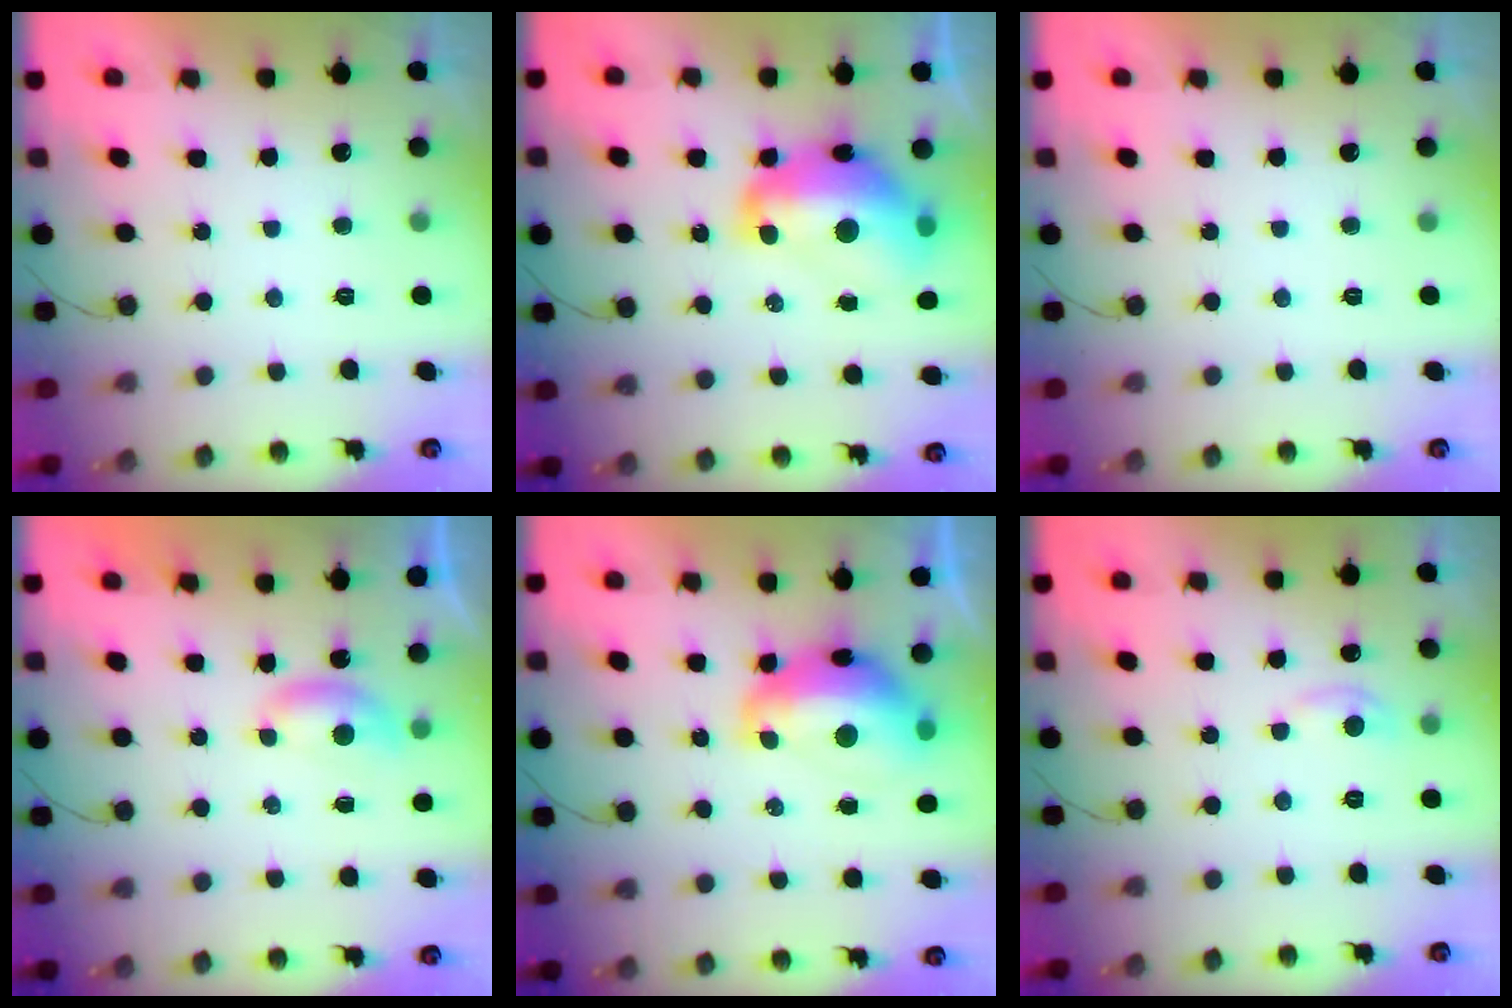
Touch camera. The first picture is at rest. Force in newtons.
{"total": 15.9, "press": 15.9, "slide": 1.3}
{"total": 0.0}
{"total": 4.0, "press": 4.0, "slide": 0.6}
{"total": 13.1, "press": 13.0, "slide": 1.1}
{"total": 6.1, "press": 6.1, "slide": 0.8}